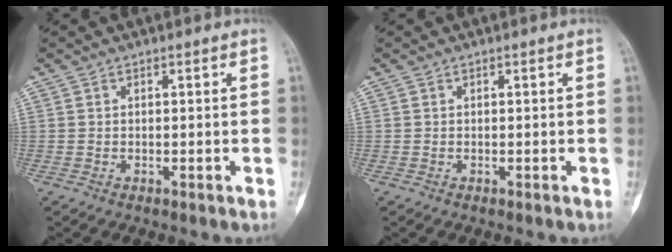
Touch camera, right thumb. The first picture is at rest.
{"total": 0.0}